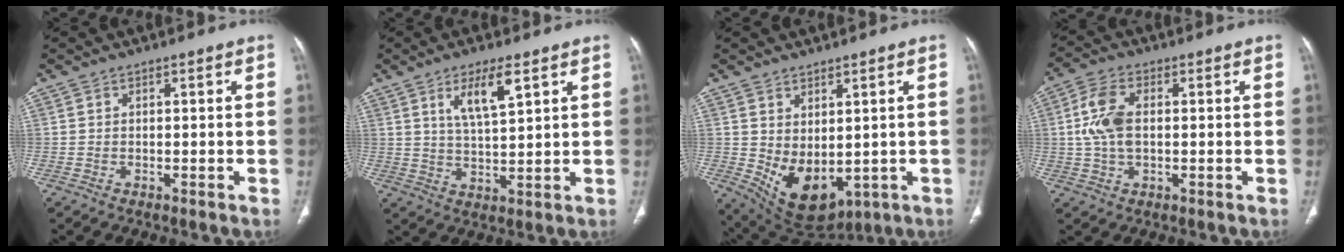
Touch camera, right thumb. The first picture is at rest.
{"total": 7.6, "force": [3.9, 2.0, 6.2], "torque": [-0.109, -0.025, 0.076]}
{"total": 10.6, "force": [-0.4, 6.6, 8.3], "torque": [-0.121, -0.015, 0.030]}
{"total": 7.7, "force": [0.5, 4.2, 6.4], "torque": [-0.142, 0.013, 0.008]}